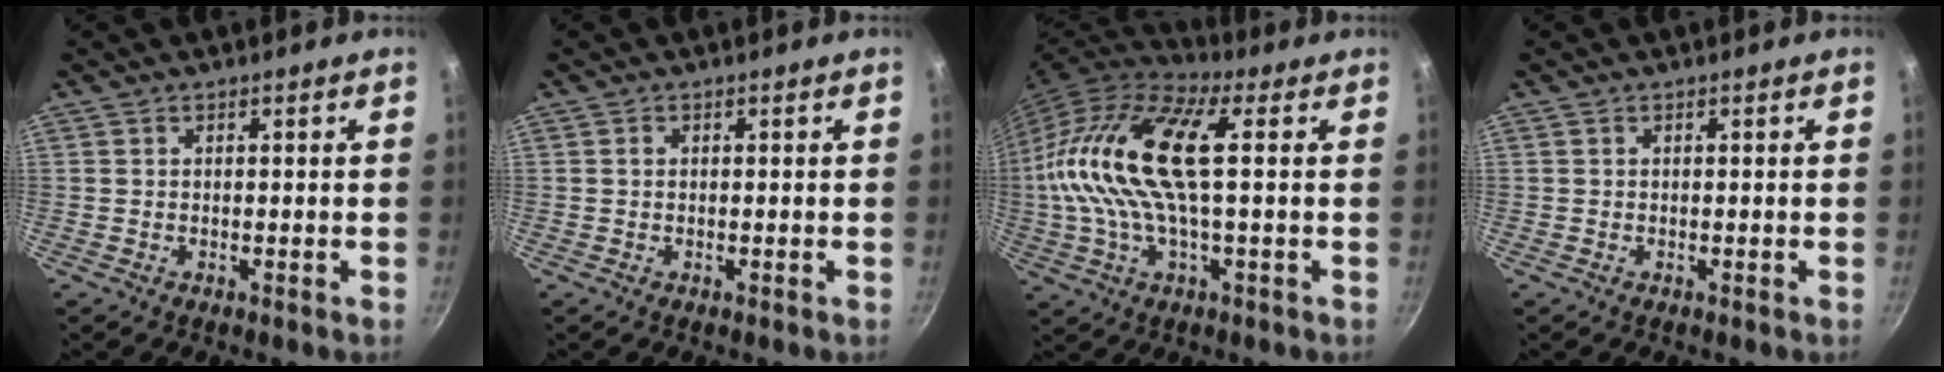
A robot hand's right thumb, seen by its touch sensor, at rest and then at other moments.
{"total": 0.6, "force": [0.1, 0.6, 0.3], "torque": [-0.005, 0.004, 0.002]}
{"total": 20.4, "force": [2.6, 7.6, 18.7], "torque": [-0.376, 0.024, 0.033]}
{"total": 0.0}